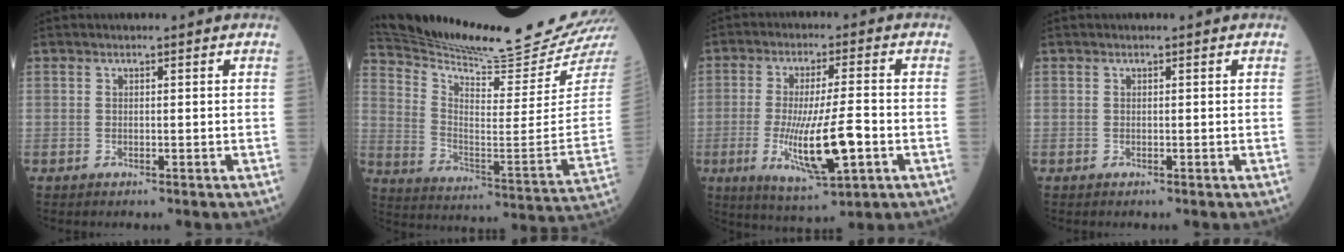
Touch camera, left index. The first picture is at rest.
{"total": 23.2, "force": [21.8, -1.4, 7.9], "torque": [-0.154, -0.111, 0.320]}
{"total": 11.7, "force": [-3.1, 1.5, 11.2], "torque": [-0.209, -0.021, -0.047]}
{"total": 0.0}